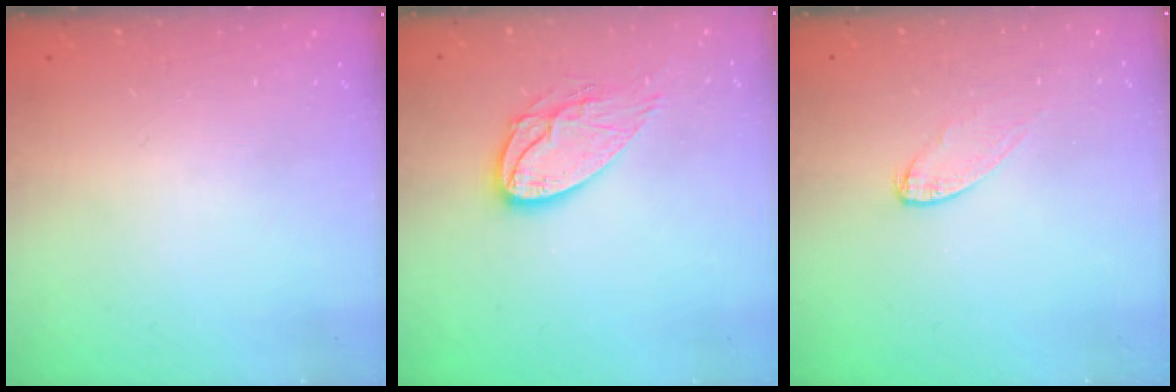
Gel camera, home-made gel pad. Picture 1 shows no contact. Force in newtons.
{"total": 11.2, "press": 11.2, "slide": 0.5}
{"total": 5.2, "press": 5.2, "slide": 0.5}